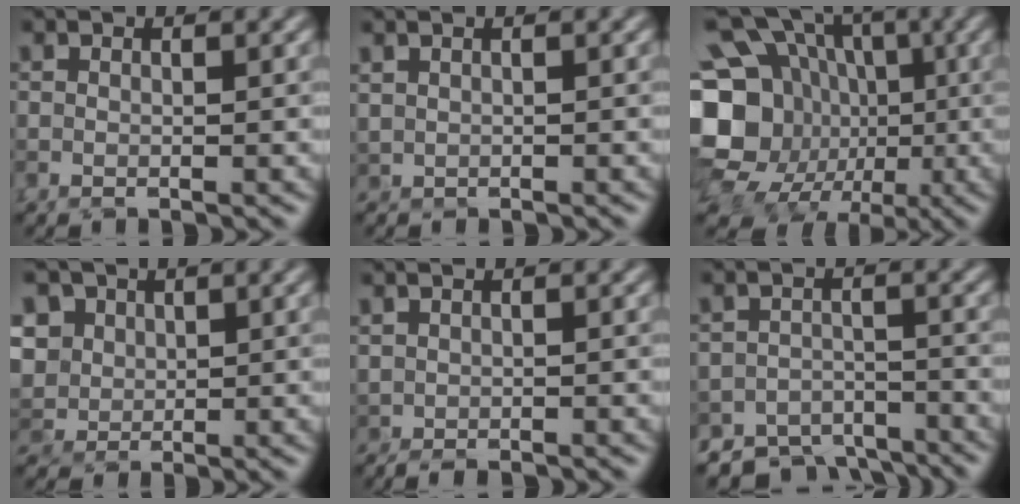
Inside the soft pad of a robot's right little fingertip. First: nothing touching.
{"total": 1.0, "force": [0.7, -0.2, -0.7], "torque": [0.019, 0.006, 0.017]}
{"total": 20.2, "force": [-2.9, 18.1, 8.3], "torque": [-0.166, -0.006, -0.096]}
{"total": 6.5, "force": [3.8, 4.9, 1.9], "torque": [-0.054, 0.018, 0.057]}
{"total": 0.5, "force": [-0.5, 0.1, 0.0], "torque": [0.002, -0.002, -0.004]}
{"total": 4.8, "force": [-4.5, 1.7, 0.0], "torque": [0.018, -0.004, -0.070]}